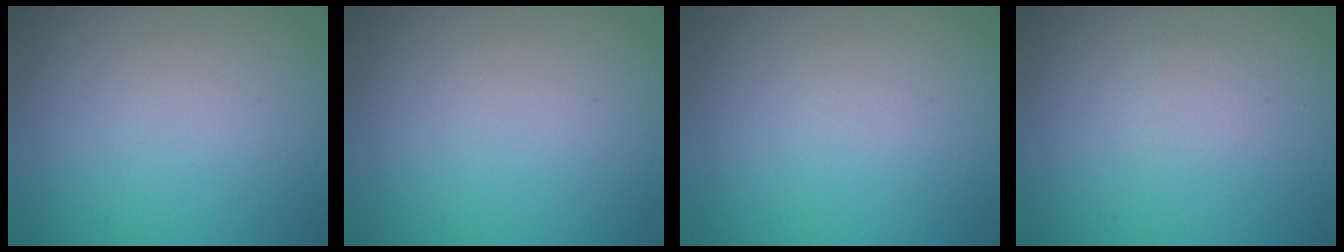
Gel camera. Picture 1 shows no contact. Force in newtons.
{"total": 0.0}
{"total": 0.0}
{"total": 0.5, "press": 0.5, "slide": 0.1}